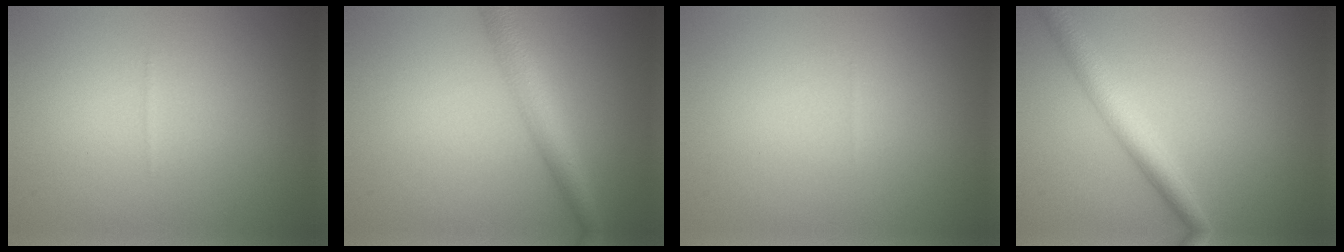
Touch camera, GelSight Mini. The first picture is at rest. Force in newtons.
{"total": 3.7, "press": 3.7, "slide": 0.1}
{"total": 0.0}
{"total": 3.4, "press": 3.4, "slide": 0.0}